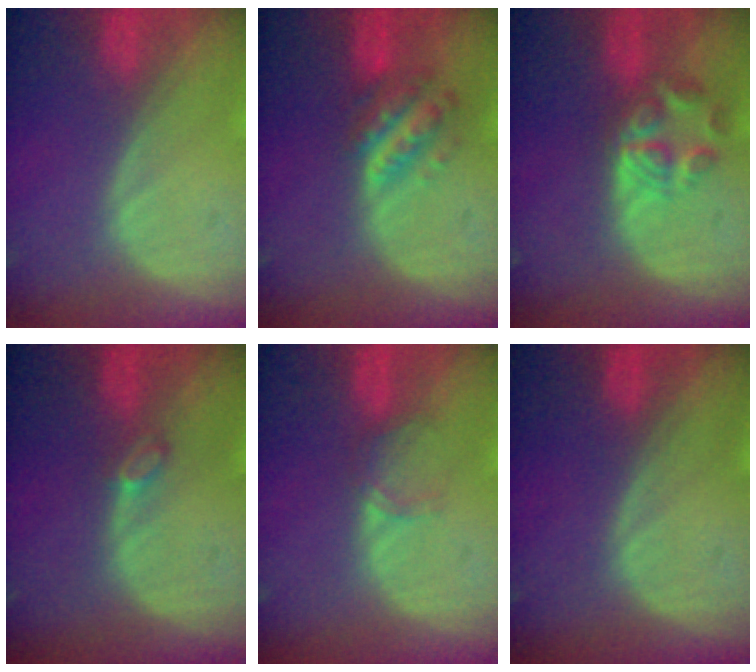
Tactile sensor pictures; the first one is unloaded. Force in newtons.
{"total": 5.8, "press": 5.3, "slide": 2.3}
{"total": 5.7, "press": 4.7, "slide": 3.2}
{"total": 1.6, "press": 1.6, "slide": 0.2}
{"total": 1.9, "press": 1.9, "slide": 0.3}
{"total": 0.0}